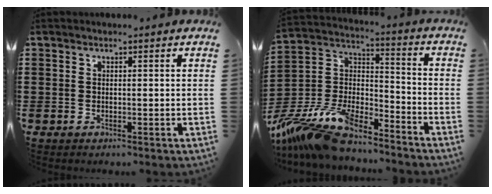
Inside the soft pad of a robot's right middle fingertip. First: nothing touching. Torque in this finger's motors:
{"motor_torque": [1.52, -0.60, 0.39, 0.21]}